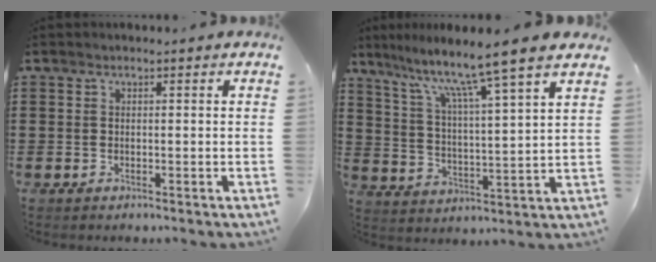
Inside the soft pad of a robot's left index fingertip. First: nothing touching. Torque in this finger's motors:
{"motor_torque": [2.14, 0.00, 0.91, 0.21]}